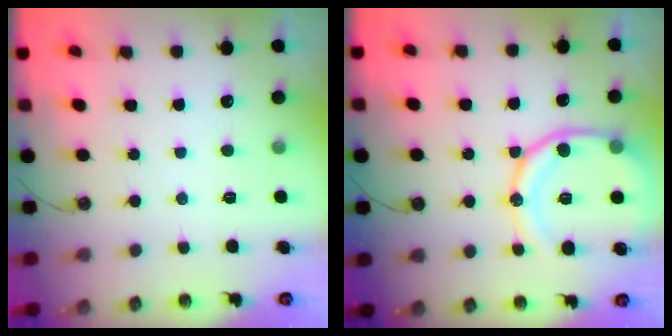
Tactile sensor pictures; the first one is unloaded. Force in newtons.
{"total": 16.3, "press": 16.2, "slide": 1.7}